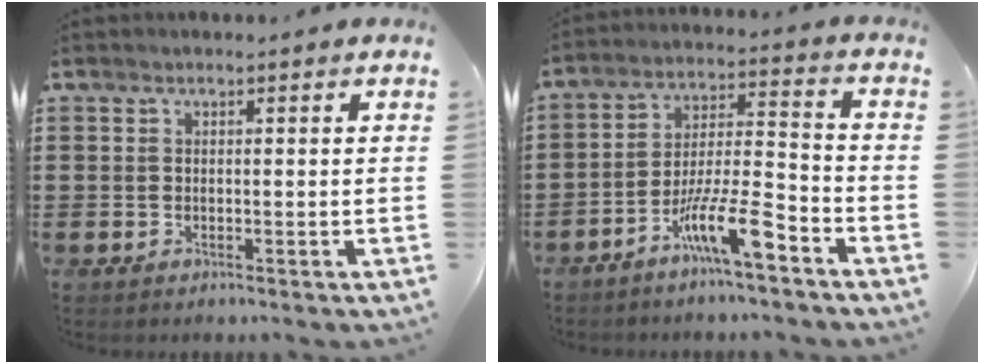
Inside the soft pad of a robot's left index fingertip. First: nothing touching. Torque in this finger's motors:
{"motor_torque": [1.33, 0.81, 0.43, 0.11]}